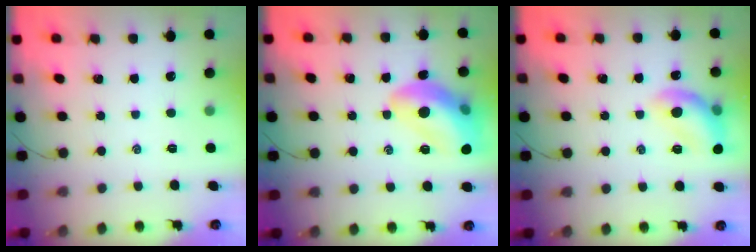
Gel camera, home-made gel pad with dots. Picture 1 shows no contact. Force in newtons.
{"total": 17.7, "press": 17.5, "slide": 2.7}
{"total": 13.0, "press": 12.9, "slide": 1.0}